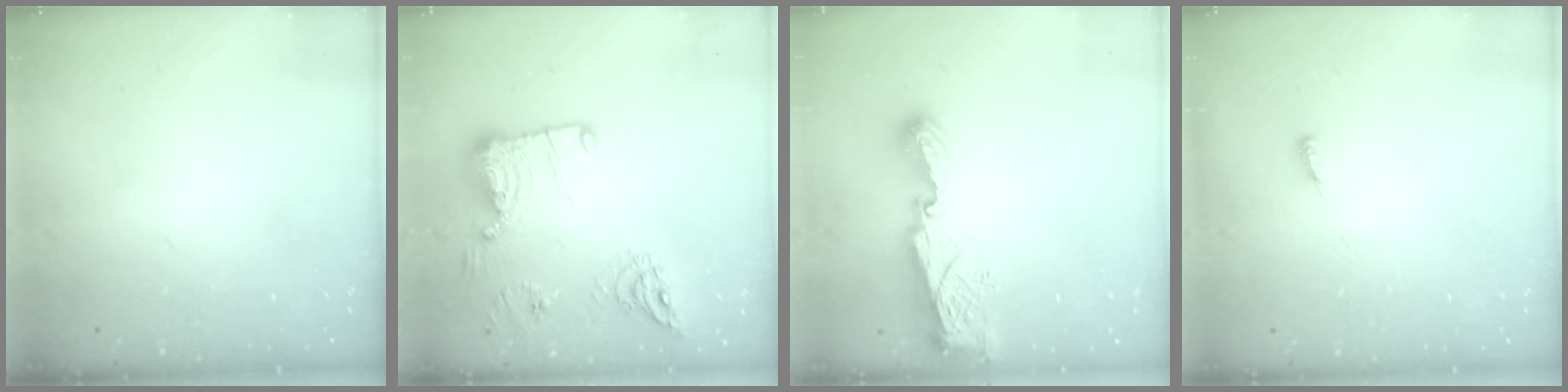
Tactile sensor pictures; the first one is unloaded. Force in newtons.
{"total": 19.0, "press": 18.6, "slide": 4.0}
{"total": 8.1, "press": 8.1, "slide": 0.9}
{"total": 3.8, "press": 3.8, "slide": 0.4}